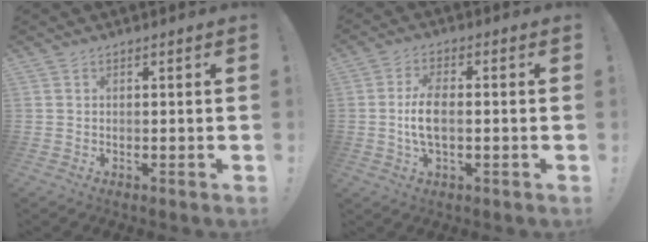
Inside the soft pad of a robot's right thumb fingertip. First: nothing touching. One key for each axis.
{"total": 7.1, "fx": -0.4, "fy": 3.2, "fz": 6.3, "tx": -0.128, "ty": -0.003, "tz": -0.012}